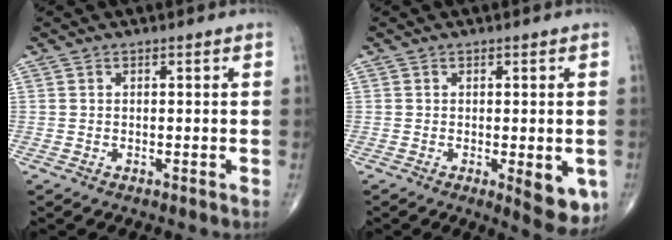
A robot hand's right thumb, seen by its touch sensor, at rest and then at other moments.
{"total": 7.3, "force": [-1.9, 2.6, 6.6], "torque": [-0.069, -0.014, -0.019]}